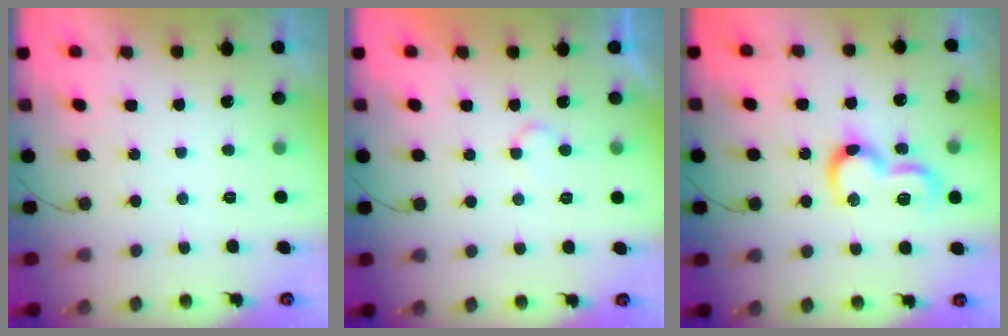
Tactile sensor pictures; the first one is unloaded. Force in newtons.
{"total": 5.6, "press": 5.5, "slide": 0.4}
{"total": 11.8, "press": 11.8, "slide": 0.5}